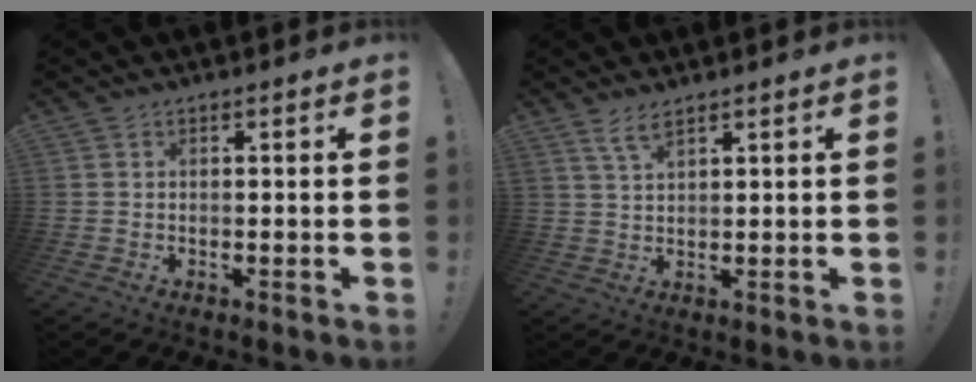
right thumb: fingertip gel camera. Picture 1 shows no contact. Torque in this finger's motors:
{"motor_torque": [1.05, 1.12, 0.20, 0.09, 0.44]}